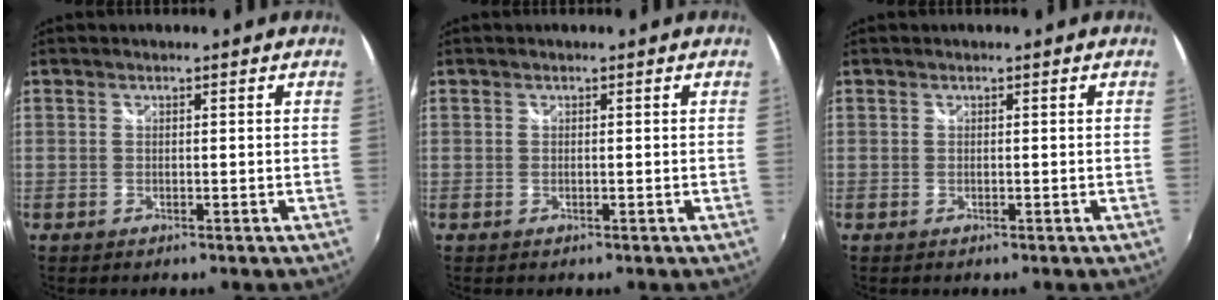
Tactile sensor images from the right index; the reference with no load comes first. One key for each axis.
{"total": 0.0}
{"total": 0.0}